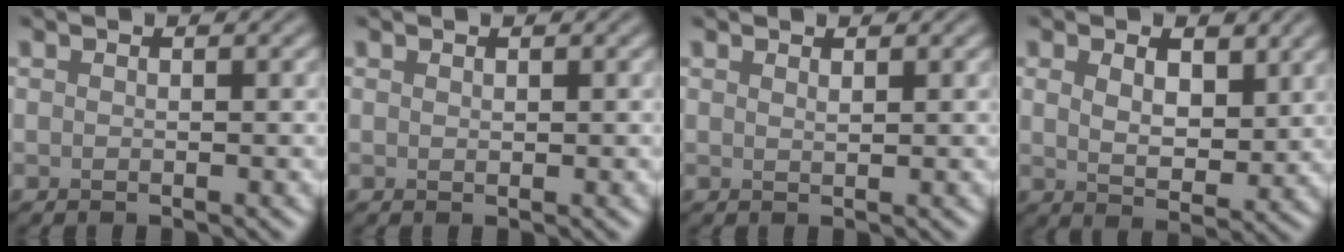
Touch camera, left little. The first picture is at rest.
{"total": 0.0}
{"total": 0.7, "force": [0.6, 0.1, 0.3], "torque": [-0.002, -0.001, 0.011]}
{"total": 4.5, "force": [1.8, 2.4, 3.3], "torque": [-0.059, -0.010, 0.034]}